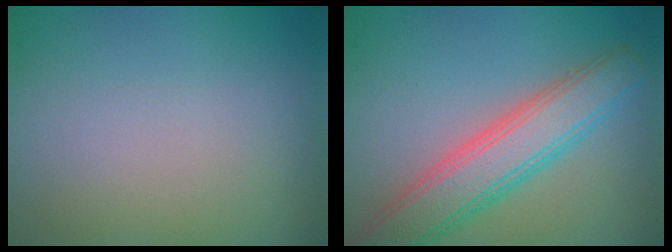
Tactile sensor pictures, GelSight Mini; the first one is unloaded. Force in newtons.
{"total": 6.0, "press": 5.9, "slide": 0.7}